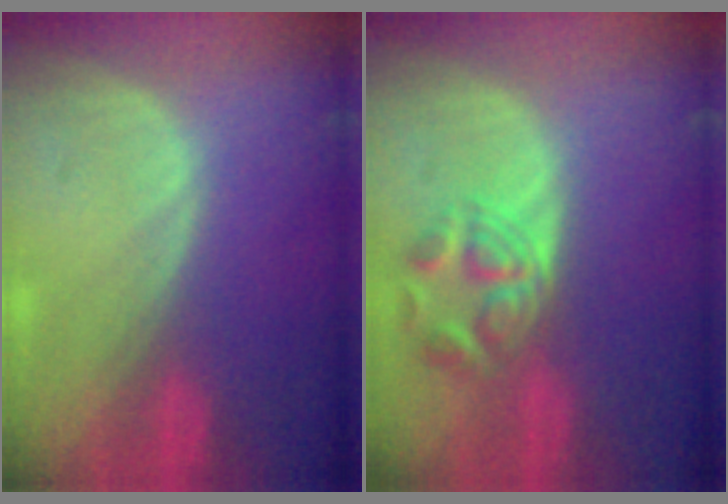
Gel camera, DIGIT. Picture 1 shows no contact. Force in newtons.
{"total": 5.5, "press": 5.1, "slide": 2.0}